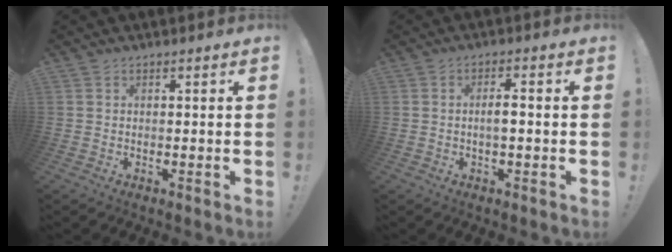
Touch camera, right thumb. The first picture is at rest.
{"total": 3.5, "force": [-0.7, 0.9, 3.3], "torque": [-0.058, 0.006, -0.014]}